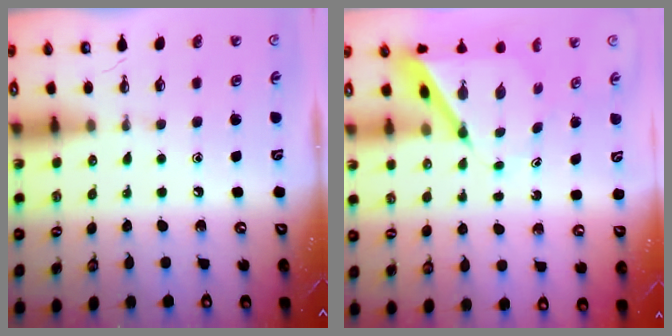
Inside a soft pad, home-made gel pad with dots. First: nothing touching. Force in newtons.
{"total": 7.4, "press": 7.4, "slide": 0.7}